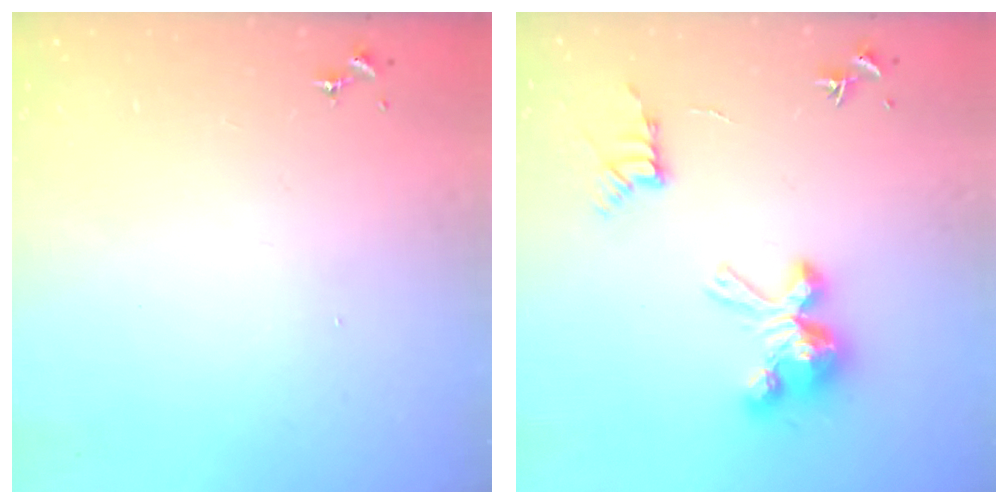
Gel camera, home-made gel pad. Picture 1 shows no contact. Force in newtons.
{"total": 11.3, "press": 11.3, "slide": 0.7}